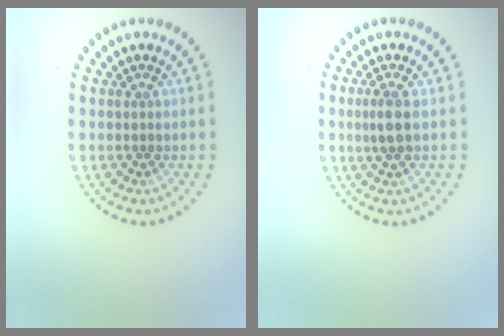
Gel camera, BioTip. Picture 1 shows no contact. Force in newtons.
{"total": 1.9, "press": 1.7, "slide": 0.9}